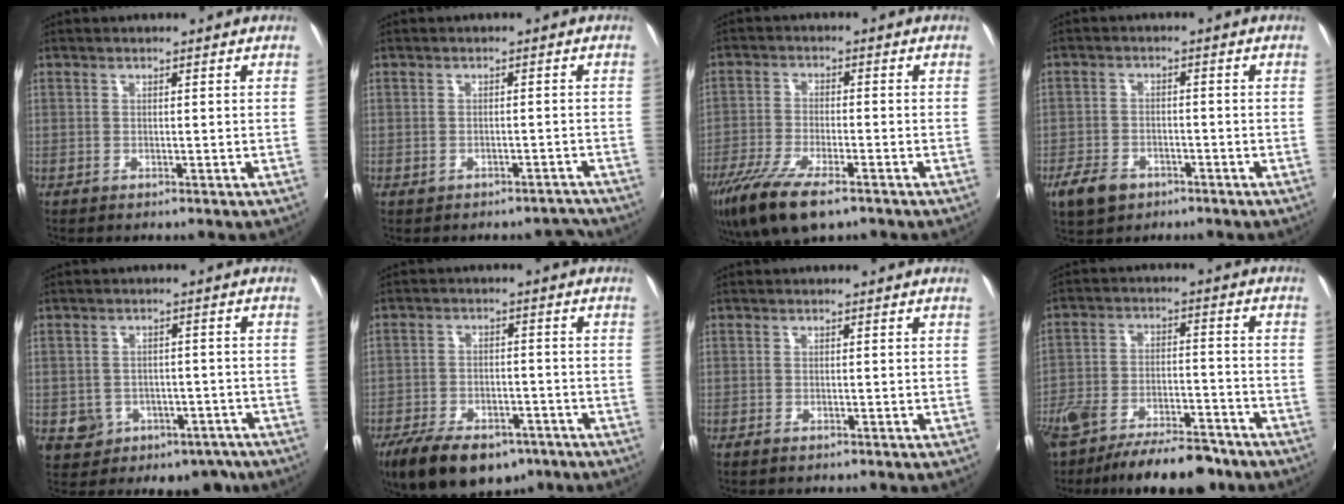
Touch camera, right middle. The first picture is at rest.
{"total": 2.3, "force": [-1.8, 1.3, 0.5], "torque": [-0.002, 0.018, -0.017]}
{"total": 11.3, "force": [-7.8, 2.8, 7.8], "torque": [-0.137, -0.025, -0.131]}
{"total": 5.3, "force": [-3.4, 3.3, 2.4], "torque": [-0.048, 0.000, -0.055]}
{"total": 8.8, "force": [-4.4, 7.2, 2.4], "torque": [-0.035, 0.022, -0.044]}
{"total": 13.4, "force": [-9.2, 6.4, 7.4], "torque": [-0.131, -0.006, -0.146]}
{"total": 0.7, "force": [-0.5, 0.3, 0.5], "torque": [-0.010, -0.002, -0.004]}
{"total": 16.2, "force": [-12.8, 4.9, 8.7], "torque": [-0.157, -0.003, -0.209]}